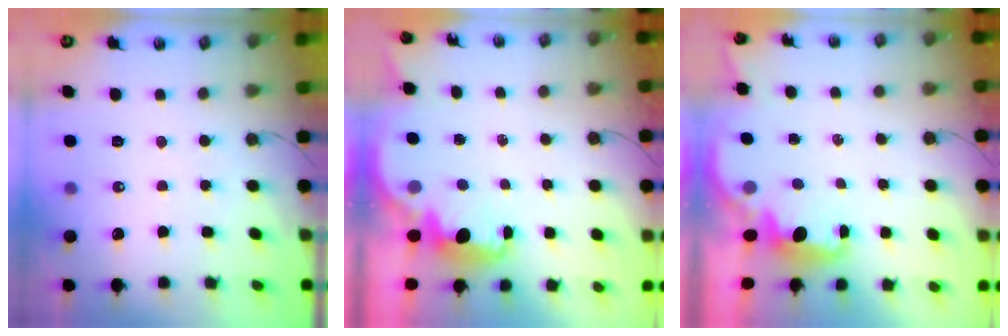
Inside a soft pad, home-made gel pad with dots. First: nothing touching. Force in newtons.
{"total": 2.7, "press": 2.6, "slide": 0.6}
{"total": 1.4, "press": 1.2, "slide": 0.6}